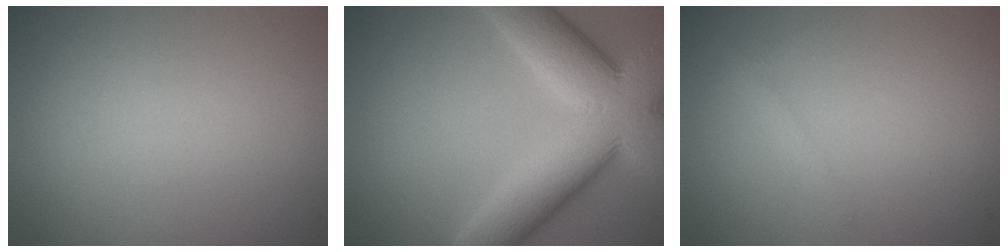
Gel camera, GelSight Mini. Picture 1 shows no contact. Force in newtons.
{"total": 12.3, "press": 12.2, "slide": 0.9}
{"total": 0.8, "press": 0.8, "slide": 0.1}